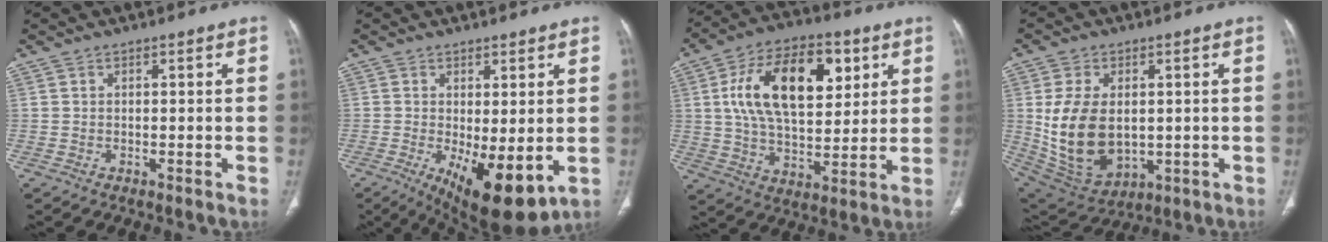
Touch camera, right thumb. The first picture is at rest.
{"total": 11.6, "force": [-2.5, 4.4, 10.4], "torque": [-0.156, -0.026, -0.020]}
{"total": 20.9, "force": [6.2, 11.3, 16.4], "torque": [-0.249, -0.007, 0.102]}
{"total": 15.7, "force": [0.3, 10.2, 12.0], "torque": [-0.217, -0.011, 0.035]}